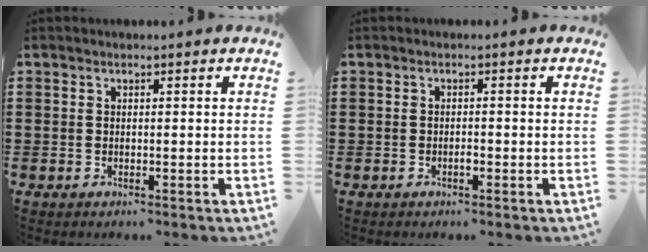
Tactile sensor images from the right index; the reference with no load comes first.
{"total": 1.0, "force": [-0.5, 0.3, 0.8], "torque": [-0.017, -0.005, -0.008]}